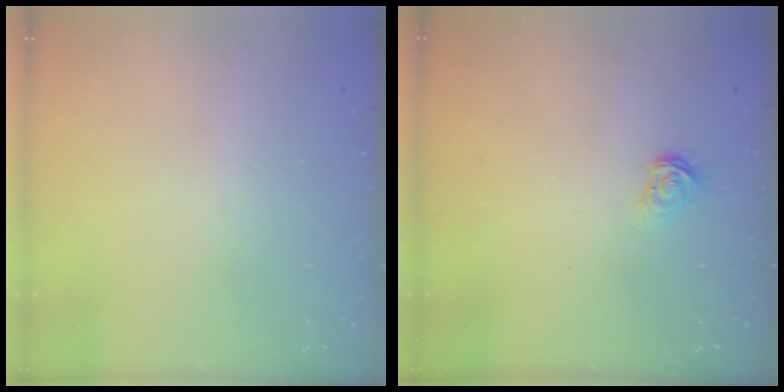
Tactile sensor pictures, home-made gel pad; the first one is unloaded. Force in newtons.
{"total": 3.7, "press": 3.7, "slide": 0.2}